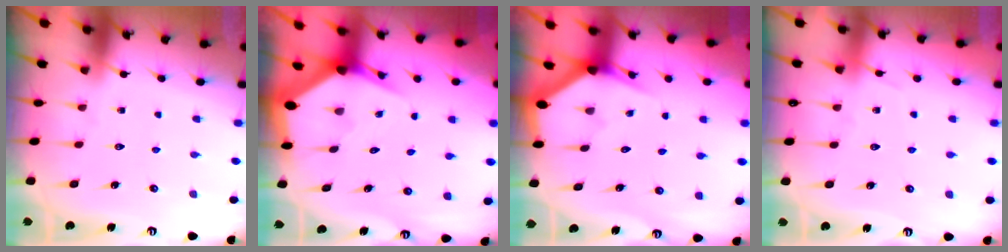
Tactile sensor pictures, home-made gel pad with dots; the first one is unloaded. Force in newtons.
{"total": 3.9, "press": 3.9, "slide": 0.4}
{"total": 3.0, "press": 3.0, "slide": 0.1}
{"total": 3.8, "press": 3.8, "slide": 0.6}